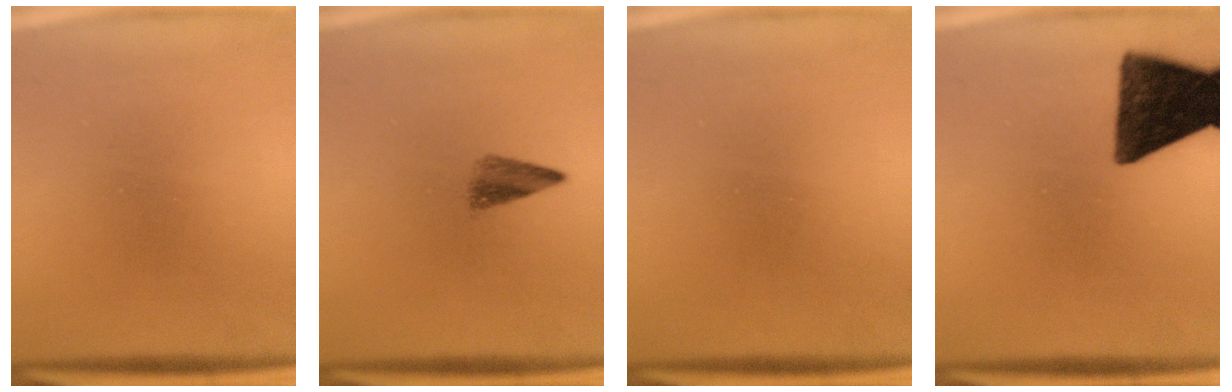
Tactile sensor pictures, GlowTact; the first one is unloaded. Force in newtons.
{"total": 2.7}
{"total": 0.5}
{"total": 14.4}